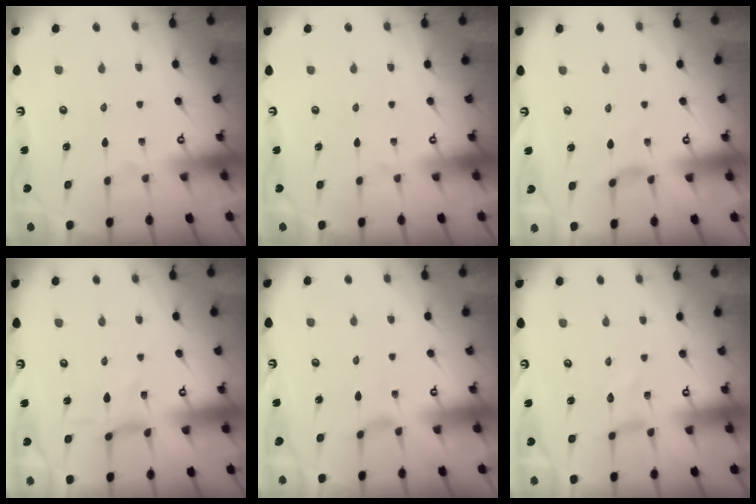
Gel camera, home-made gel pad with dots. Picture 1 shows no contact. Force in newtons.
{"total": 0.0}
{"total": 2.7, "press": 2.6, "slide": 0.6}
{"total": 1.1, "press": 1.0, "slide": 0.1}
{"total": 0.0}
{"total": 0.0}